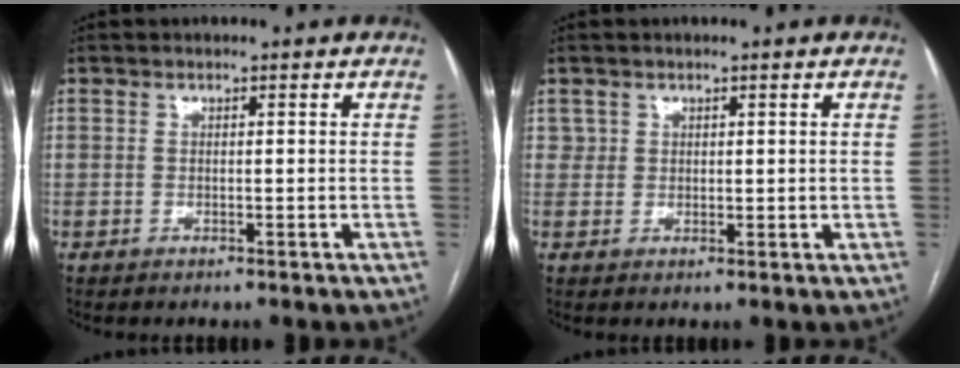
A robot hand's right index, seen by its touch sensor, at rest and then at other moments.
{"total": 1.9, "force": [1.1, 1.5, 0.0], "torque": [0.017, -0.003, 0.013]}